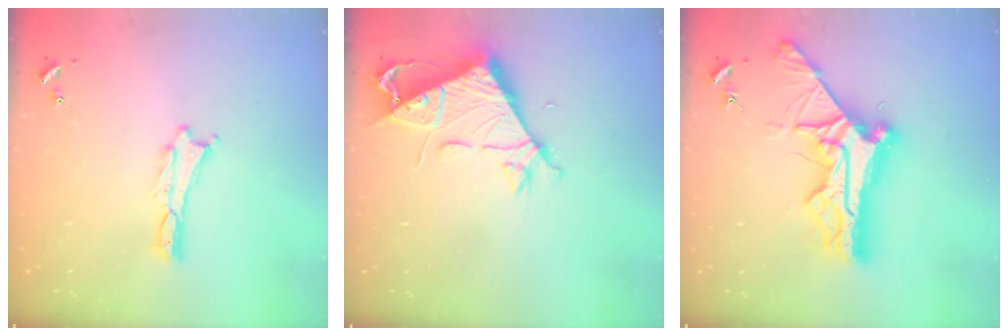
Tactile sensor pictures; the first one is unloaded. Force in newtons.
{"total": 7.1, "press": 7.1, "slide": 0.6}
{"total": 13.3, "press": 13.2, "slide": 1.4}